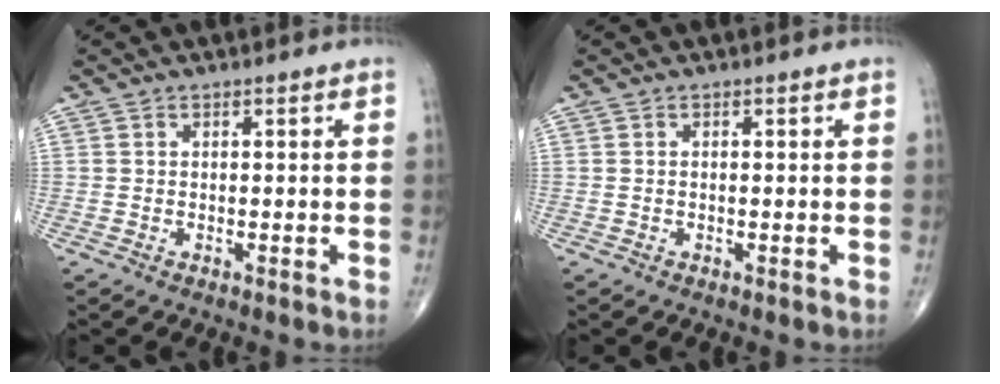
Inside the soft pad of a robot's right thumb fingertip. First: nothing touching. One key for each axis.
{"total": 0.0}